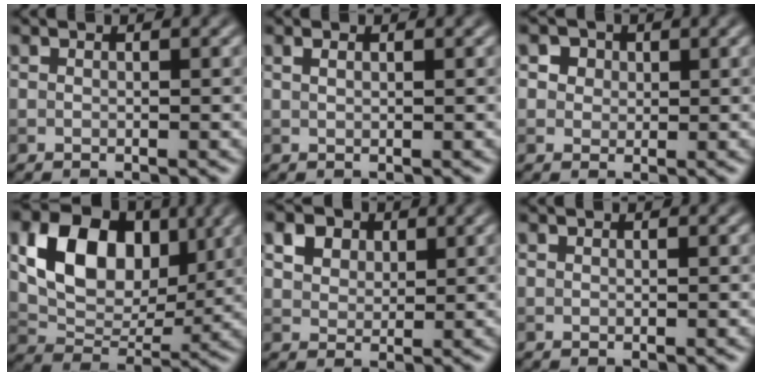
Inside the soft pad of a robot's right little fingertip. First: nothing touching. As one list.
[{"total": 0.6, "force": [0.4, 0.2, 0.4], "torque": [-0.010, 0.002, 0.009]}, {"total": 3.9, "force": [2.1, 2.8, 1.6], "torque": [-0.027, 0.011, 0.019]}, {"total": 9.2, "force": [2.7, 6.5, 5.9], "torque": [-0.105, -0.005, 0.051]}, {"total": 6.9, "force": [4.0, 4.6, 3.3], "torque": [-0.078, 0.014, 0.062]}, {"total": 0.0}]